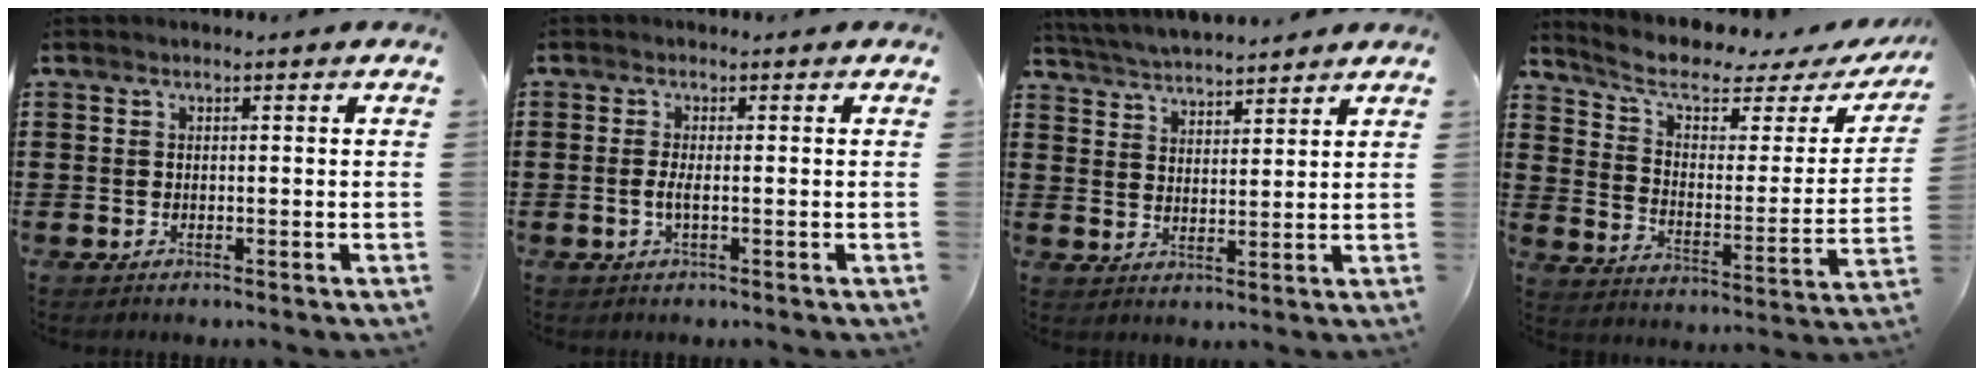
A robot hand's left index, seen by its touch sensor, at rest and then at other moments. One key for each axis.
{"total": 1.8, "fx": -0.4, "fy": 0.2, "fz": 1.8, "tx": -0.042, "ty": -0.003, "tz": -0.010}
{"total": 4.5, "fx": 4.5, "fy": -0.1, "fz": 0.5, "tx": -0.027, "ty": -0.021, "tz": 0.080}
{"total": 6.4, "fx": 4.6, "fy": 2.3, "fz": 3.9, "tx": -0.099, "ty": -0.027, "tz": 0.076}